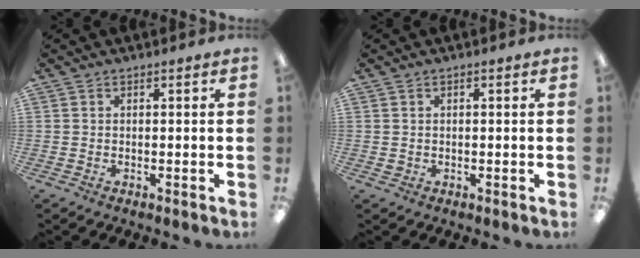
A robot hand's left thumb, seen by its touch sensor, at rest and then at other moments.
{"total": 0.7, "force": [0.2, 0.7, 0.2], "torque": [-0.004, 0.006, 0.002]}